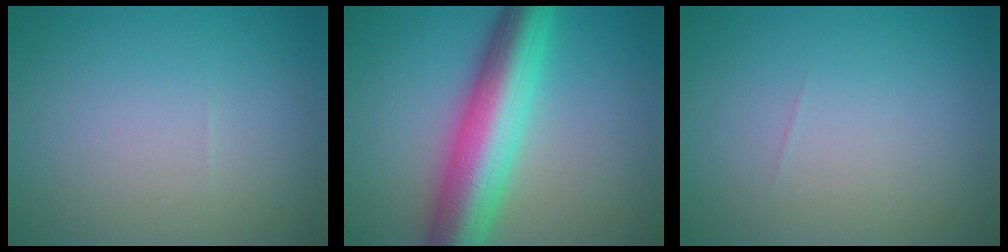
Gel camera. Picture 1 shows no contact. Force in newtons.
{"total": 9.7, "press": 9.7, "slide": 0.4}
{"total": 0.0}